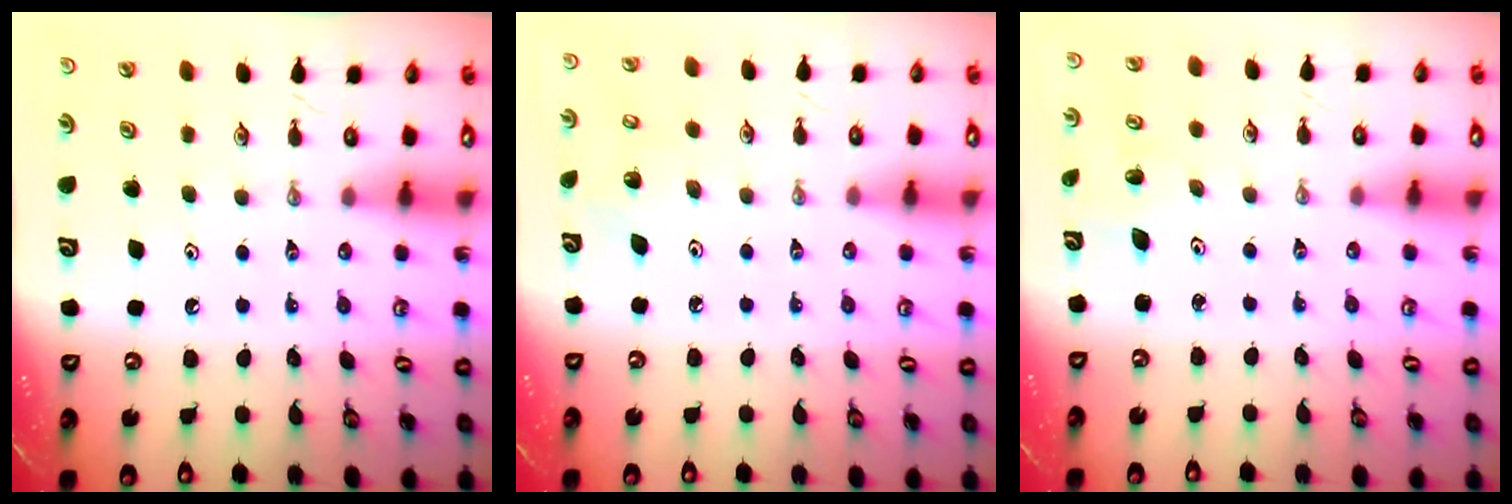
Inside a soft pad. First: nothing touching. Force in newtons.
{"total": 5.7, "press": 5.7, "slide": 0.4}
{"total": 1.9, "press": 1.9, "slide": 0.1}